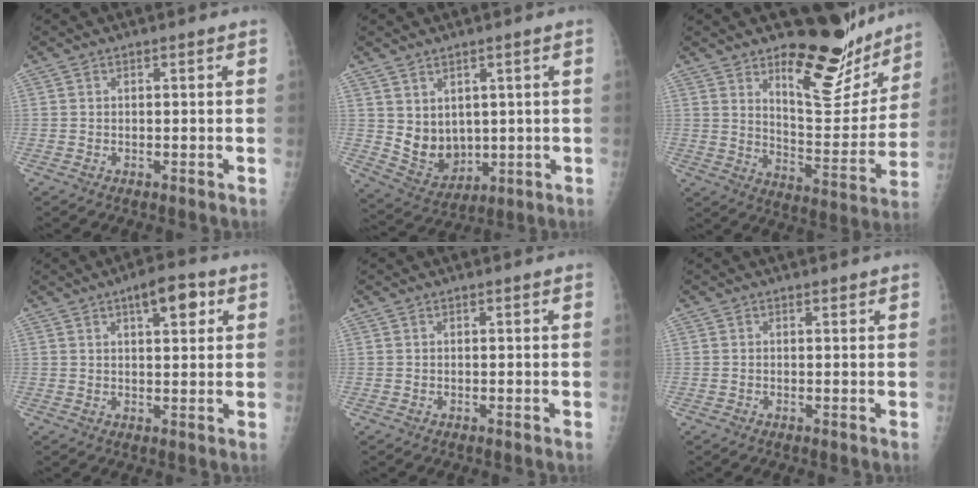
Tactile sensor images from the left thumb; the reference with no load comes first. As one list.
[{"total": 7.8, "force": [1.6, 5.9, 4.8], "torque": [-0.057, -0.026, 0.055]}, {"total": 15.5, "force": [11.7, 6.0, 8.3], "torque": [-0.066, -0.102, 0.180]}, {"total": 6.7, "force": [3.2, 2.6, 5.3], "torque": [-0.062, -0.007, 0.043]}, {"total": 0.0}, {"total": 0.5, "force": [0.4, 0.2, 0.2], "torque": [-0.005, -0.003, 0.006]}]